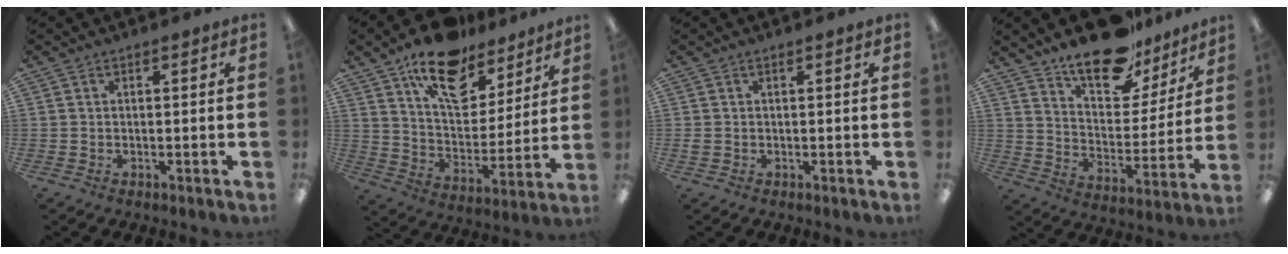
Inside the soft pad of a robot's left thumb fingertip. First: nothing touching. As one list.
[{"total": 17.4, "force": [12.3, 9.0, 8.4], "torque": [-0.135, -0.075, 0.216]}, {"total": 0.6, "force": [0.1, 0.5, 0.4], "torque": [-0.008, 0.005, 0.000]}, {"total": 17.3, "force": [14.1, 7.0, 7.2], "torque": [-0.113, -0.098, 0.247]}]